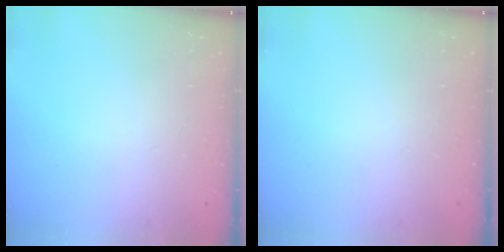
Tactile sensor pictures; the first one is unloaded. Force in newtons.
{"total": 0.0}